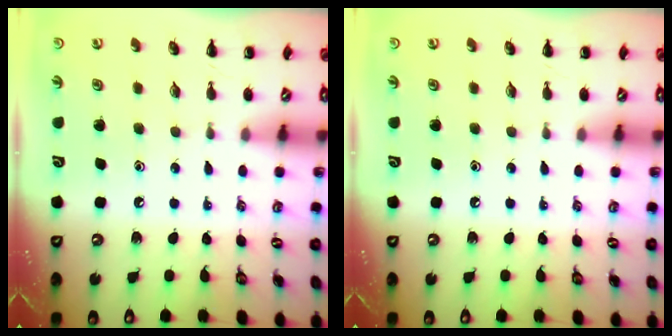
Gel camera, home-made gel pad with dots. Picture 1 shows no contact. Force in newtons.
{"total": 0.0}